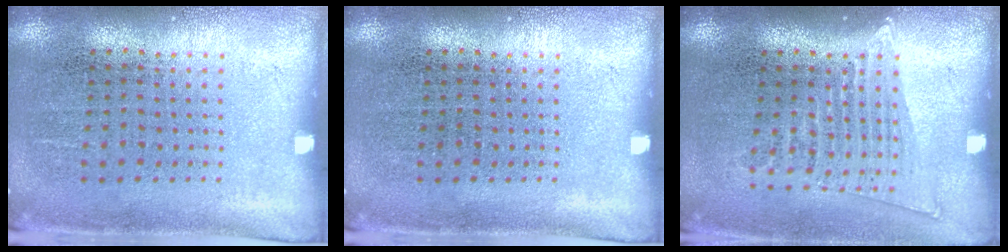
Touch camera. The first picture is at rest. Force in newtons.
{"total": 0.0}
{"total": 1.4, "press": 1.2, "slide": 0.7}